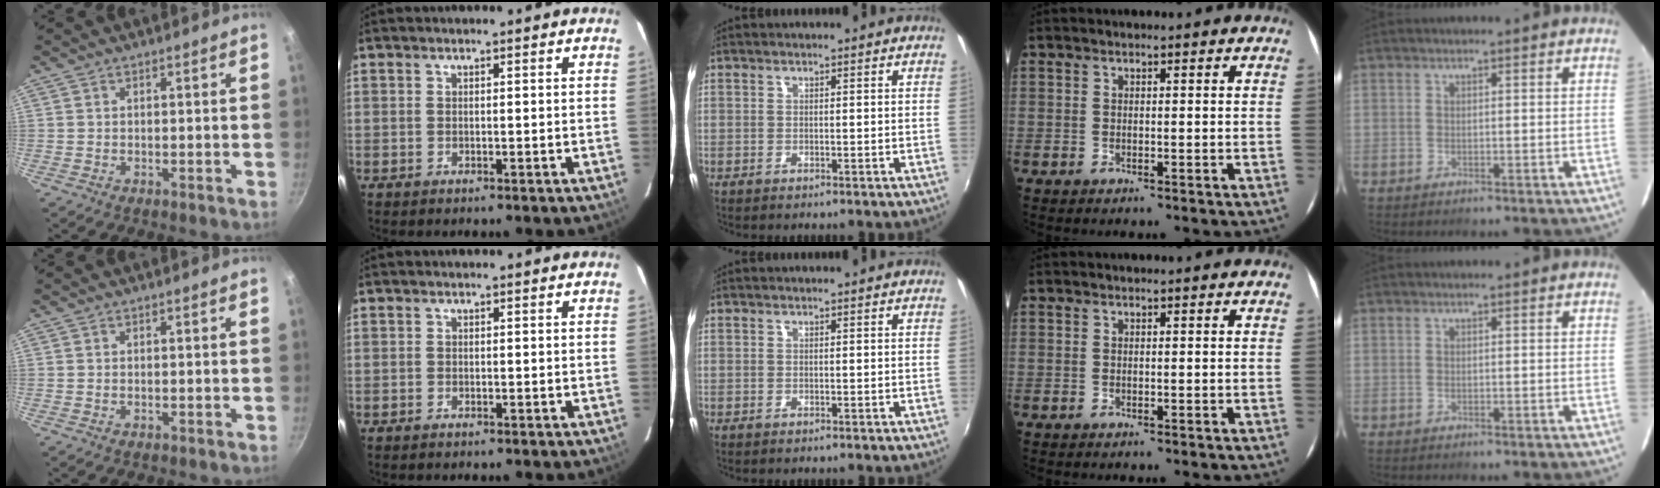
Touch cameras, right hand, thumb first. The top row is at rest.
{}